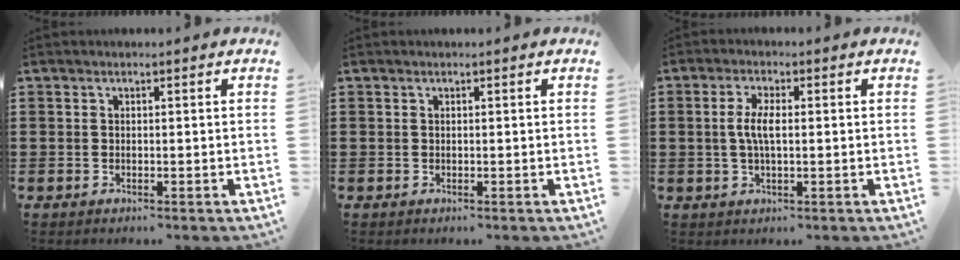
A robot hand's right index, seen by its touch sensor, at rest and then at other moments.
{"total": 0.0}
{"total": 4.1, "force": [0.0, 1.3, 3.9], "torque": [-0.087, -0.003, -0.006]}